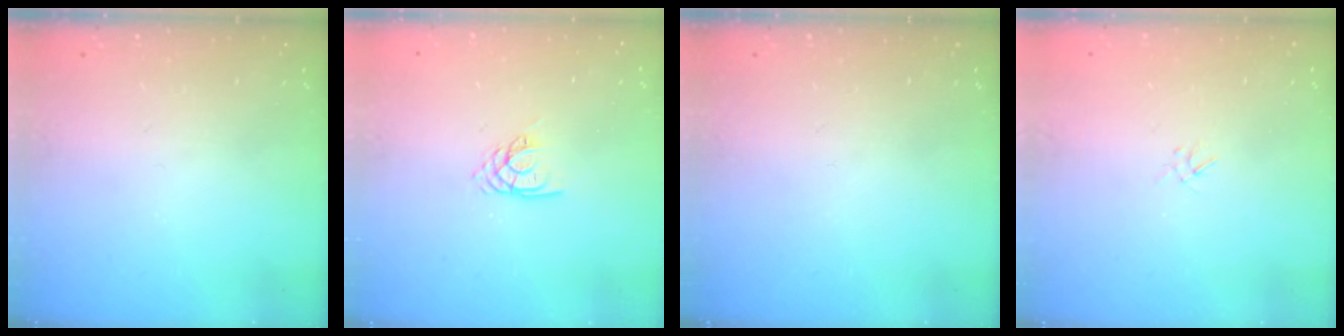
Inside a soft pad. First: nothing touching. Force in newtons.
{"total": 2.7, "press": 2.7, "slide": 0.1}
{"total": 0.0}
{"total": 1.0, "press": 0.9, "slide": 0.4}